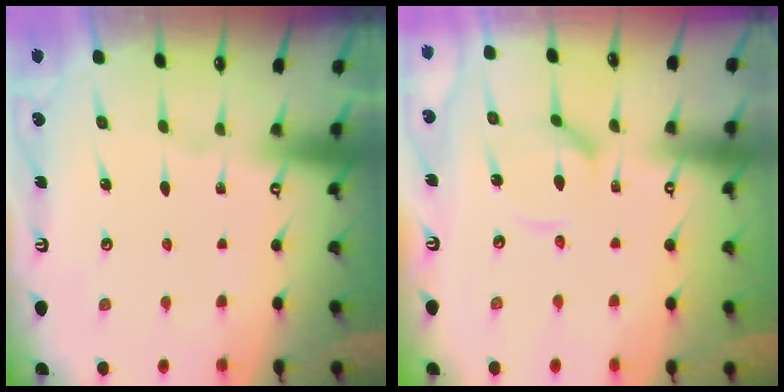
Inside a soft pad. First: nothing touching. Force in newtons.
{"total": 6.1, "press": 6.0, "slide": 0.6}